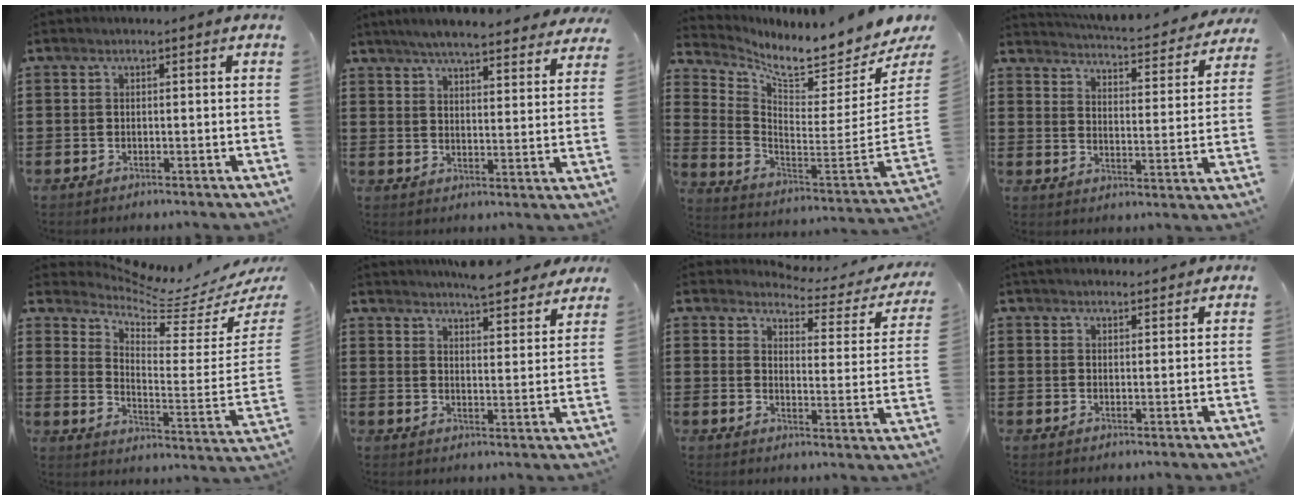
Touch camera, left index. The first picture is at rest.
{"total": 5.6, "force": [5.3, 0.0, 1.9], "torque": [-0.057, -0.024, 0.093]}
{"total": 6.7, "force": [6.0, 0.1, 3.0], "torque": [-0.080, -0.072, 0.095]}
{"total": 4.1, "force": [4.0, -0.1, 0.9], "torque": [-0.034, -0.039, 0.060]}
{"total": 4.8, "force": [4.4, 0.7, 1.8], "torque": [-0.048, -0.054, 0.065]}
{"total": 5.3, "force": [5.2, -0.4, 1.0], "torque": [-0.034, -0.035, 0.091]}
{"total": 3.1, "force": [3.0, 0.4, 0.9], "torque": [-0.033, -0.025, 0.043]}
{"total": 2.6, "force": [2.5, 0.3, 0.1], "torque": [-0.008, -0.001, 0.049]}